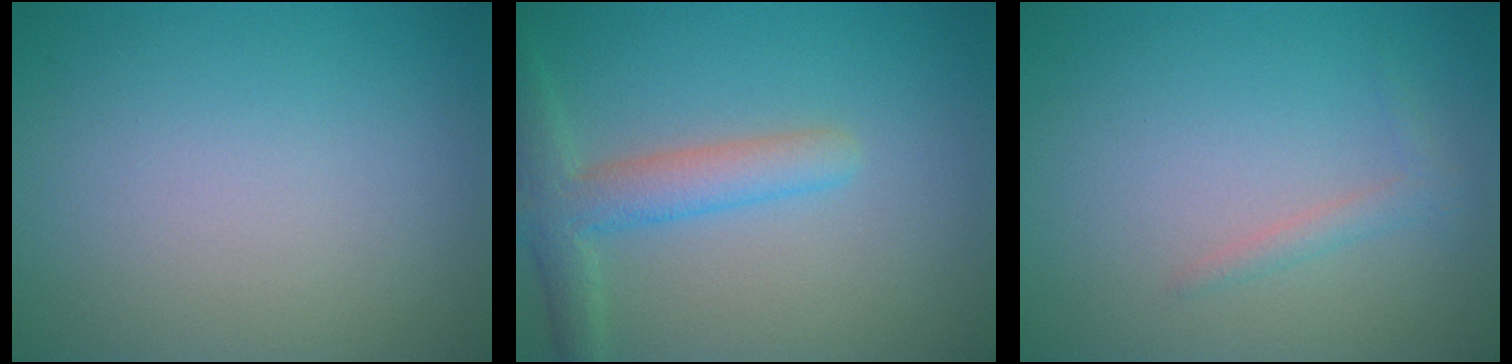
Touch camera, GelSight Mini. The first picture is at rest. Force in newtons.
{"total": 4.0, "press": 3.9, "slide": 0.3}
{"total": 1.1, "press": 1.1, "slide": 0.0}